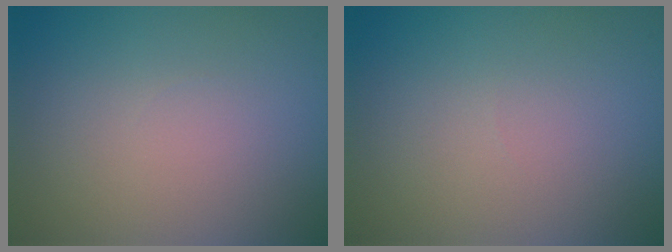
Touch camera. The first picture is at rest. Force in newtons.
{"total": 0.0}